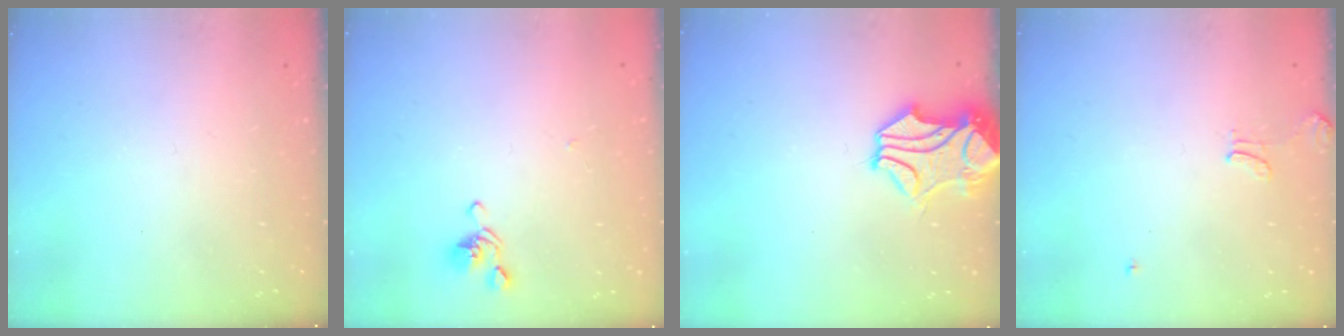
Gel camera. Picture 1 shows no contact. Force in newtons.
{"total": 2.5, "press": 2.3, "slide": 0.9}
{"total": 2.6, "press": 2.2, "slide": 1.4}
{"total": 0.0}